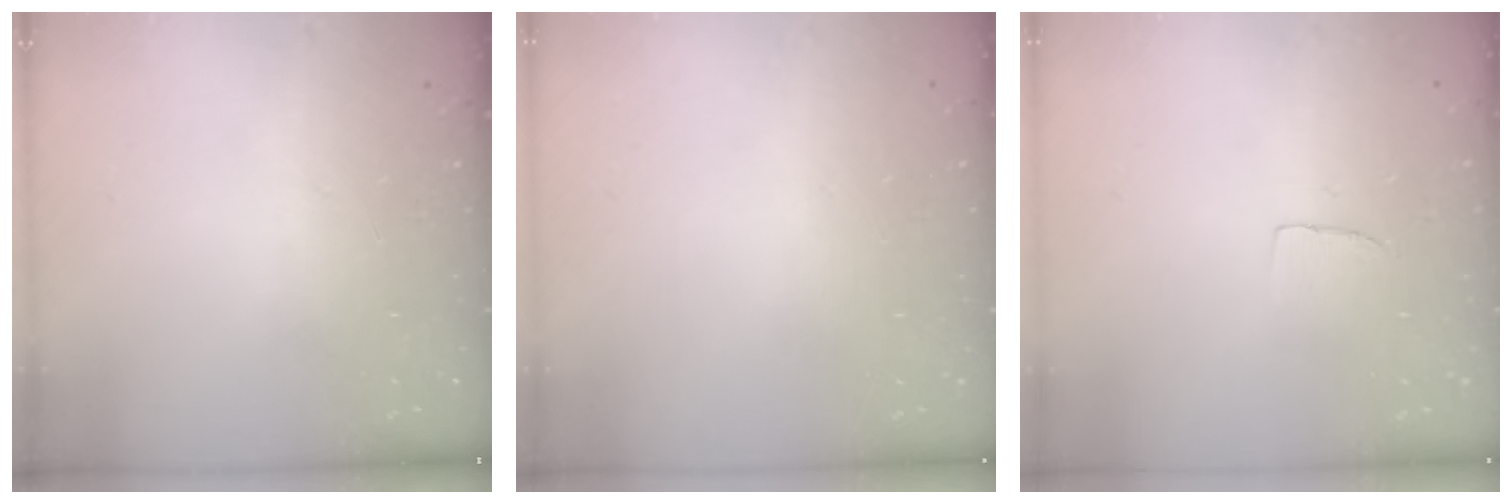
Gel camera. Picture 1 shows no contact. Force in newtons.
{"total": 0.0}
{"total": 2.7, "press": 2.7, "slide": 0.2}